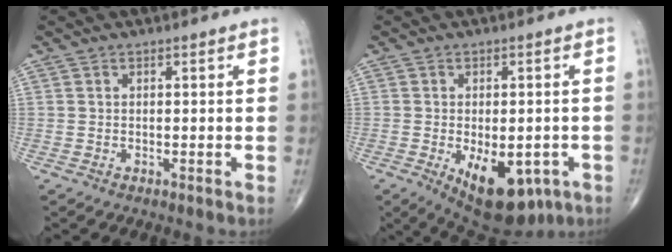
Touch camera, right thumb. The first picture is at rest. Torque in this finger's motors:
{"motor_torque": [-0.09, 0.69, 0.50, 0.24, 0.18]}